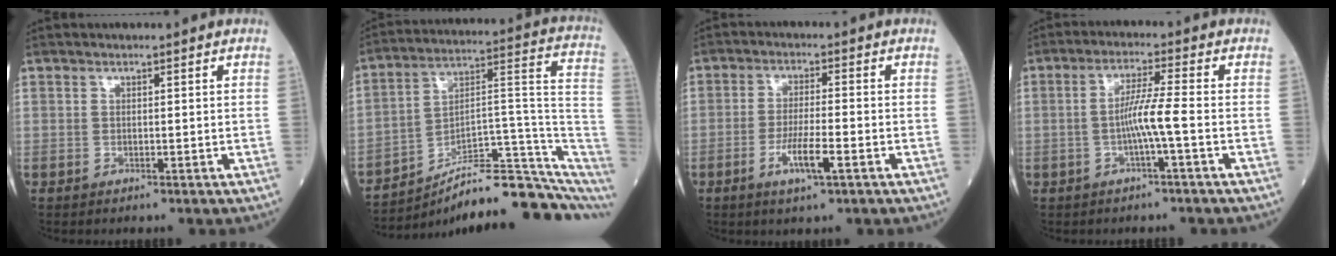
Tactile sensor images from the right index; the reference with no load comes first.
{"total": 20.1, "force": [-15.5, 3.9, 12.2], "torque": [-0.113, 0.065, -0.225]}
{"total": 4.1, "force": [-1.7, 0.6, 3.6], "torque": [-0.069, -0.002, -0.030]}
{"total": 5.1, "force": [-1.3, -0.8, 4.8], "torque": [-0.093, 0.005, -0.025]}